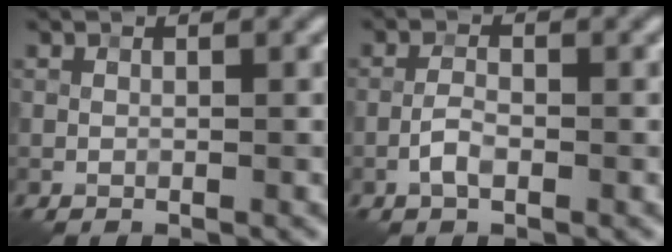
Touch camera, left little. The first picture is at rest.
{"total": 1.8, "force": [-0.8, 0.7, 1.4], "torque": [-0.028, 0.004, -0.020]}